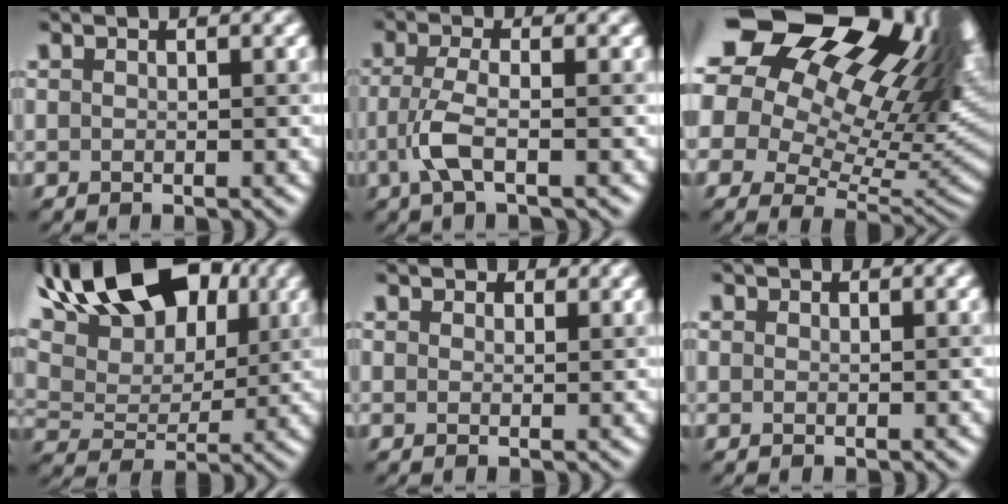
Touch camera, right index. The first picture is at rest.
{"total": 3.3, "force": [-1.0, 0.8, 3.0], "torque": [-0.072, 0.001, -0.026]}
{"total": 21.1, "force": [10.6, 10.4, 14.9], "torque": [-0.220, 0.055, 0.164]}
{"total": 16.7, "force": [9.2, 9.2, 10.6], "torque": [-0.195, 0.064, 0.130]}
{"total": 1.5, "force": [1.1, 1.0, 0.4], "torque": [-0.007, -0.001, 0.007]}
{"total": 0.6, "force": [0.4, 0.5, 0.1], "torque": [0.002, -0.001, -0.003]}